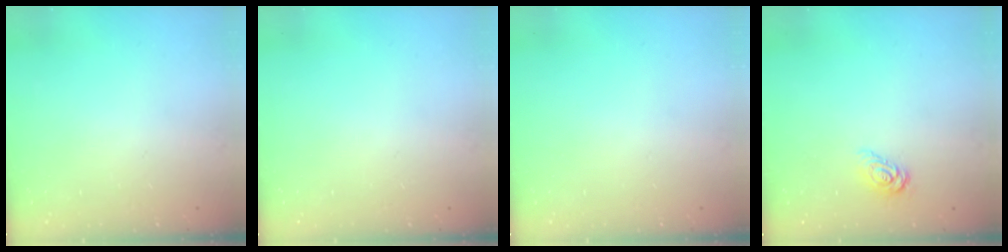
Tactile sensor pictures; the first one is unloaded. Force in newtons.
{"total": 0.0}
{"total": 0.0}
{"total": 5.8, "press": 5.8, "slide": 0.3}